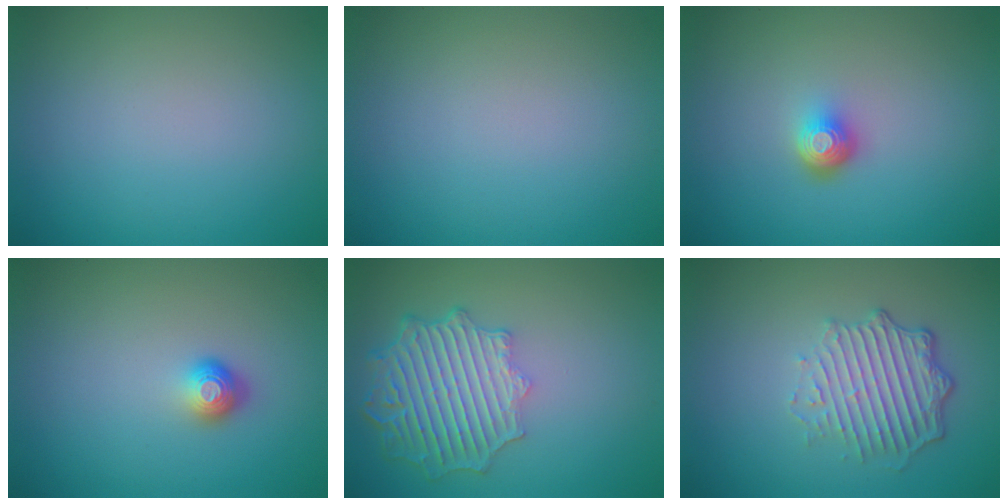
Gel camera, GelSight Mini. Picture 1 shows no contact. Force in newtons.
{"total": 0.0}
{"total": 2.0, "press": 1.4, "slide": 1.4}
{"total": 1.7, "press": 1.3, "slide": 1.2}
{"total": 6.9, "press": 5.4, "slide": 4.3}
{"total": 4.9, "press": 3.6, "slide": 3.4}